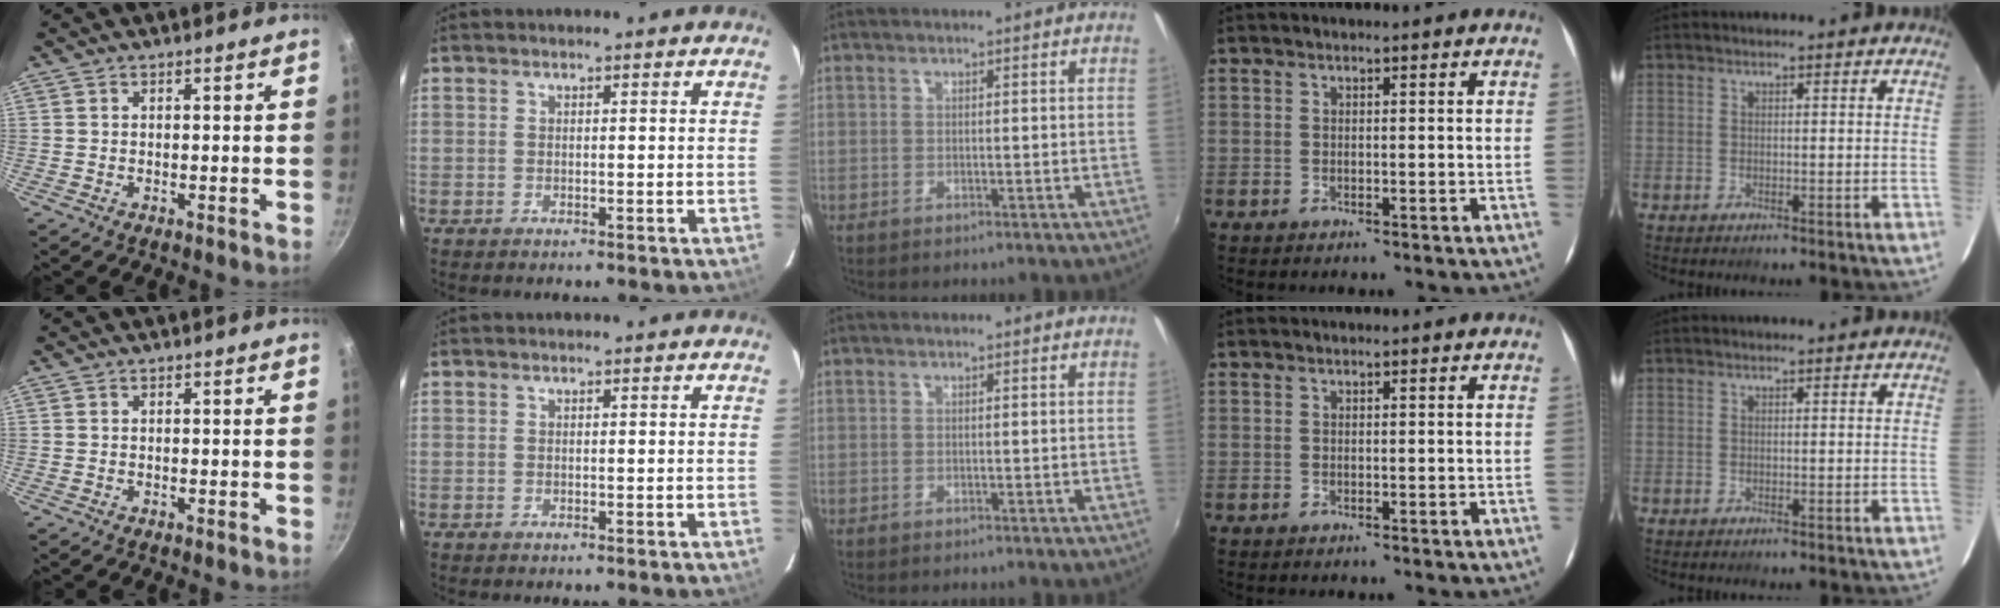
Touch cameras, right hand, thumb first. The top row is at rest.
{}